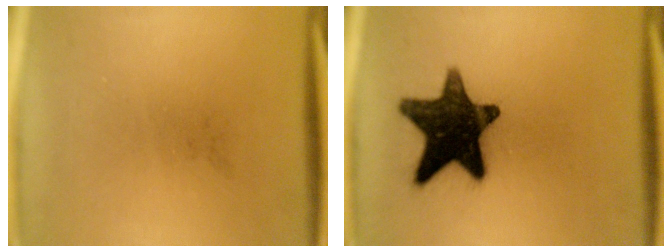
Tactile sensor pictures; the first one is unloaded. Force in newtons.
{"total": 15.9}